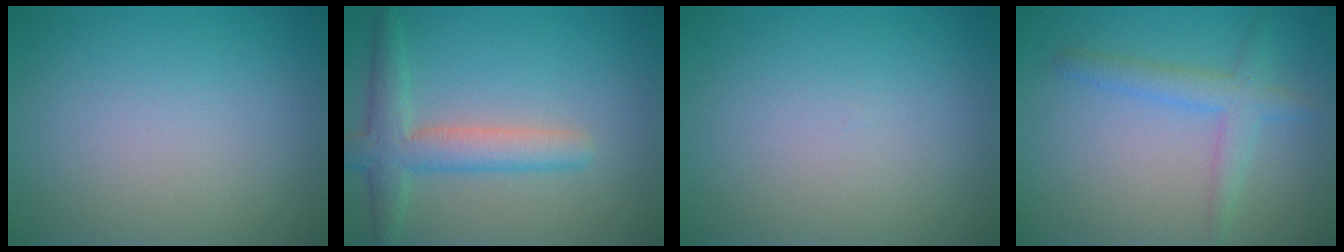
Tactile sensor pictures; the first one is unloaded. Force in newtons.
{"total": 4.1, "press": 4.1, "slide": 0.2}
{"total": 0.0}
{"total": 2.9, "press": 2.9, "slide": 0.1}